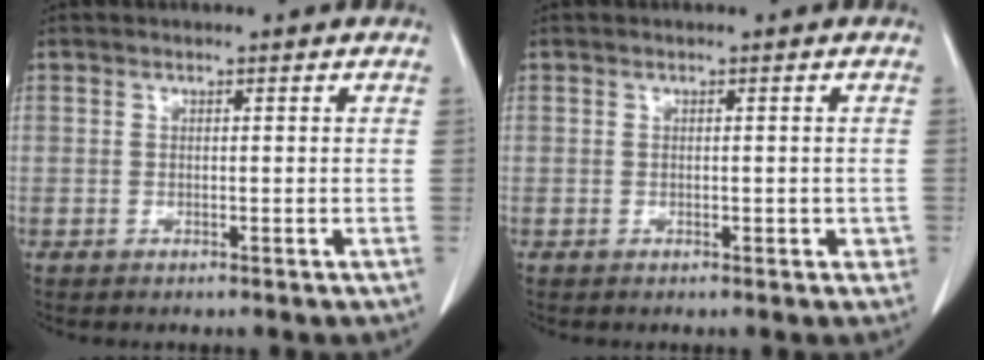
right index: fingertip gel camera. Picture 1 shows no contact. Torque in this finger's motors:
{"motor_torque": [-0.18, 0.13, -0.08, -0.01]}